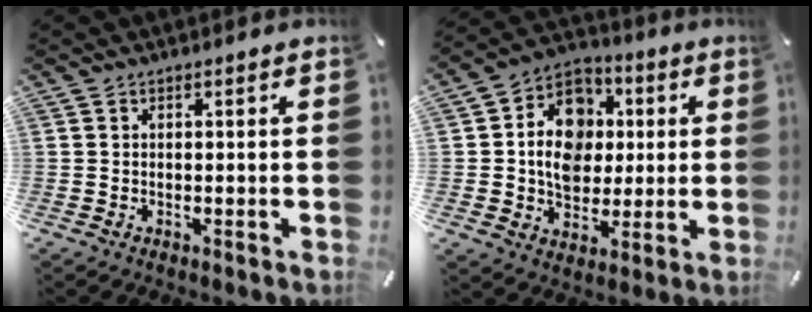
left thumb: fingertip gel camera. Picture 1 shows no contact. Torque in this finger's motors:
{"motor_torque": [0.42, 0.70, 0.79, -0.55, 0.47]}